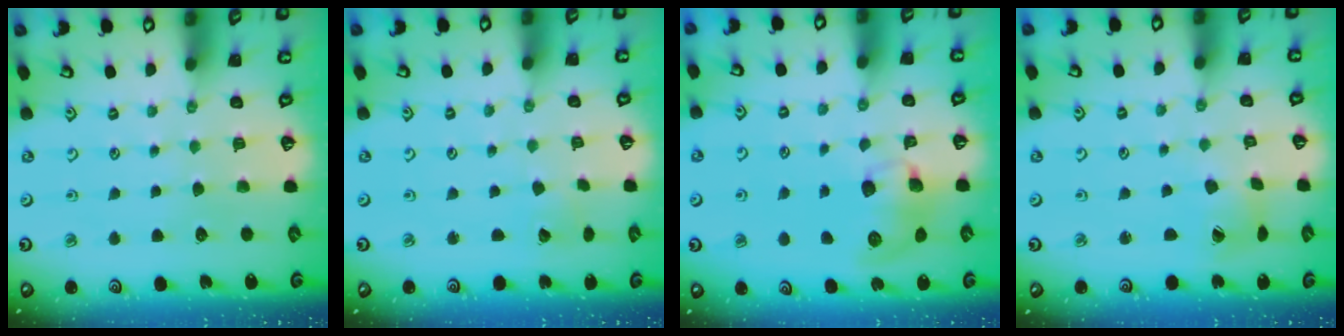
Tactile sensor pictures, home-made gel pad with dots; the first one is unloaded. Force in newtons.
{"total": 2.3, "press": 2.3, "slide": 0.3}
{"total": 9.4, "press": 9.3, "slide": 1.1}
{"total": 5.3, "press": 5.2, "slide": 0.5}